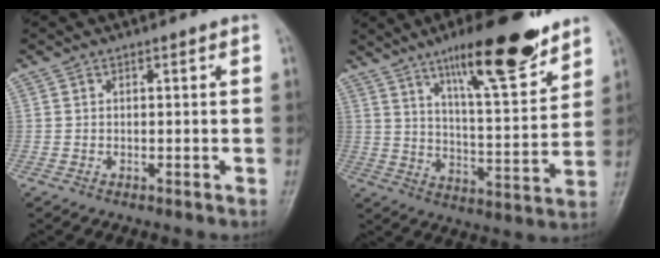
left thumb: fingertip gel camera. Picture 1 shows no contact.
{"total": 18.3, "force": [12.2, 4.2, 13.0], "torque": [-0.172, -0.068, 0.197]}